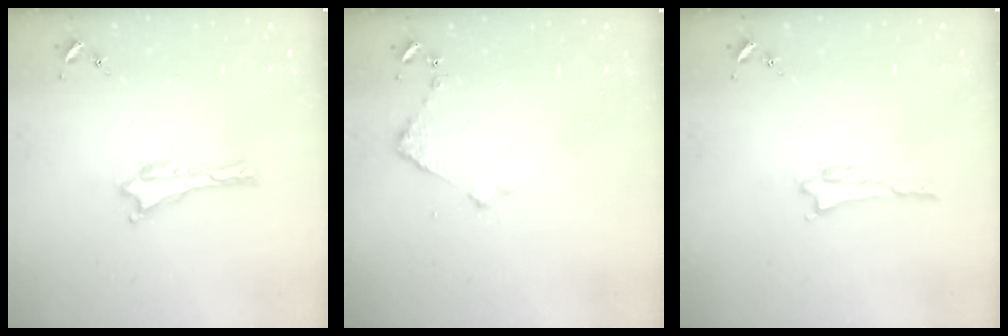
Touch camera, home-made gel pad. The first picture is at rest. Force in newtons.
{"total": 2.9, "press": 2.9, "slide": 0.3}
{"total": 1.0, "press": 1.0, "slide": 0.2}